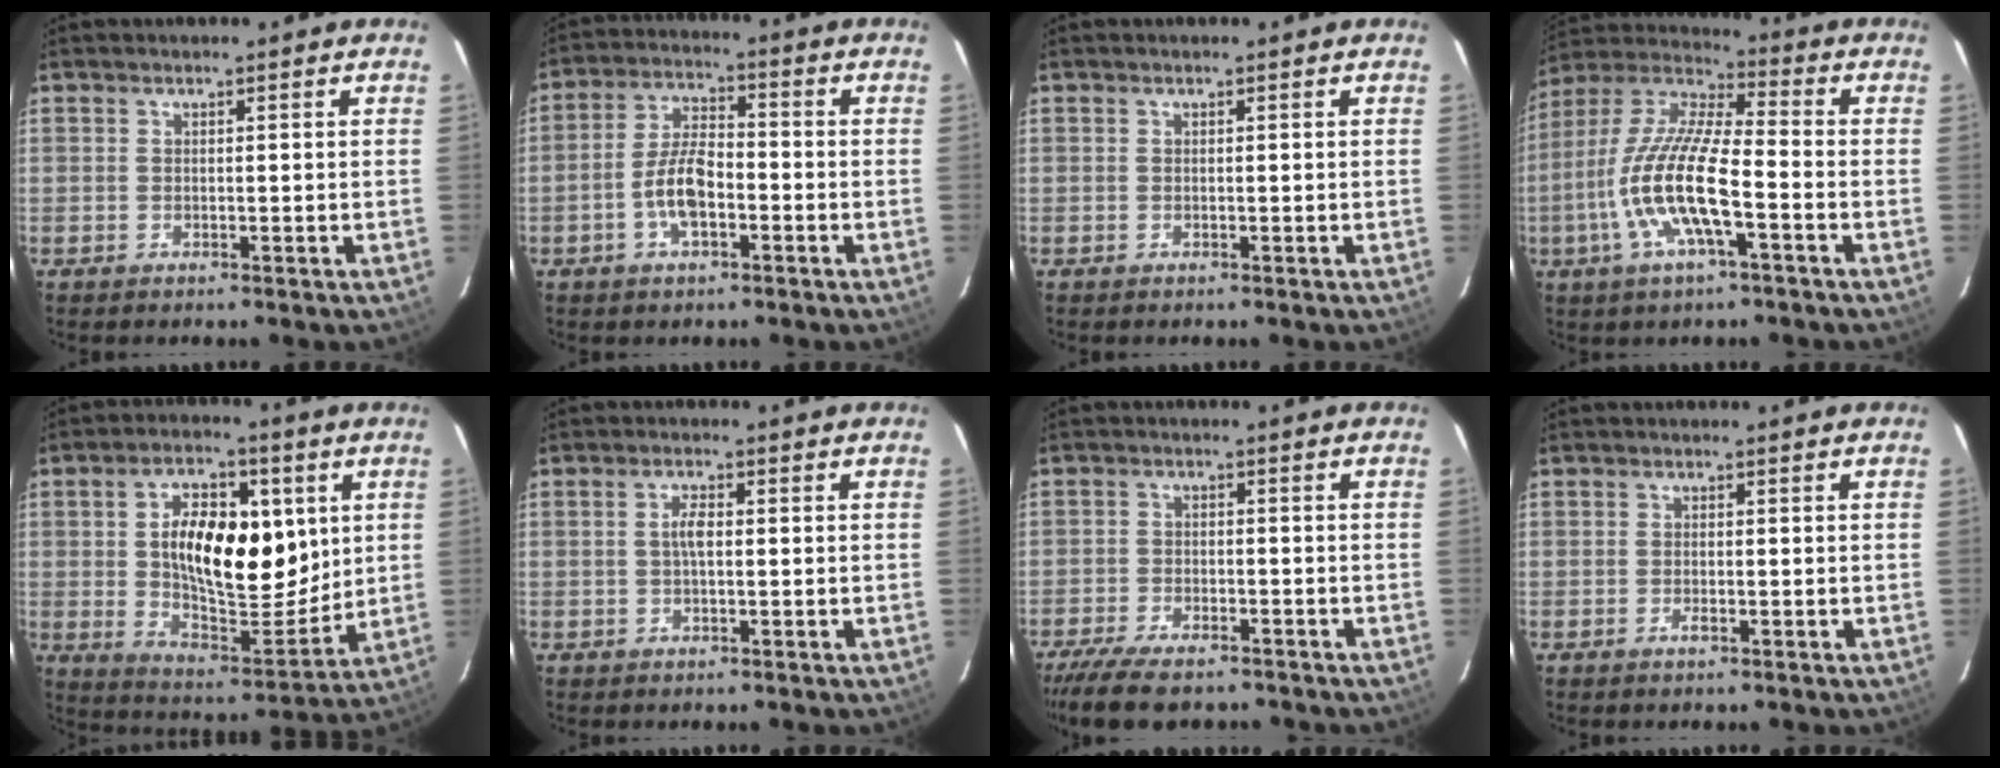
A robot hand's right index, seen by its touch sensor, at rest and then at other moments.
{"total": 7.8, "force": [-2.8, 3.3, 6.5], "torque": [-0.133, 0.010, -0.051]}
{"total": 0.0}
{"total": 15.4, "force": [-5.0, 3.5, 14.2], "torque": [-0.290, -0.007, -0.103]}
{"total": 17.7, "force": [3.2, 9.3, 14.7], "torque": [-0.250, 0.001, 0.060]}
{"total": 2.4, "force": [0.0, 0.9, 2.3], "torque": [-0.045, 0.005, 0.000]}
{"total": 10.8, "force": [-8.9, 3.3, 5.1], "torque": [-0.123, -0.026, -0.153]}
{"total": 1.1, "force": [-0.5, 0.5, 0.9], "torque": [-0.017, -0.001, -0.009]}